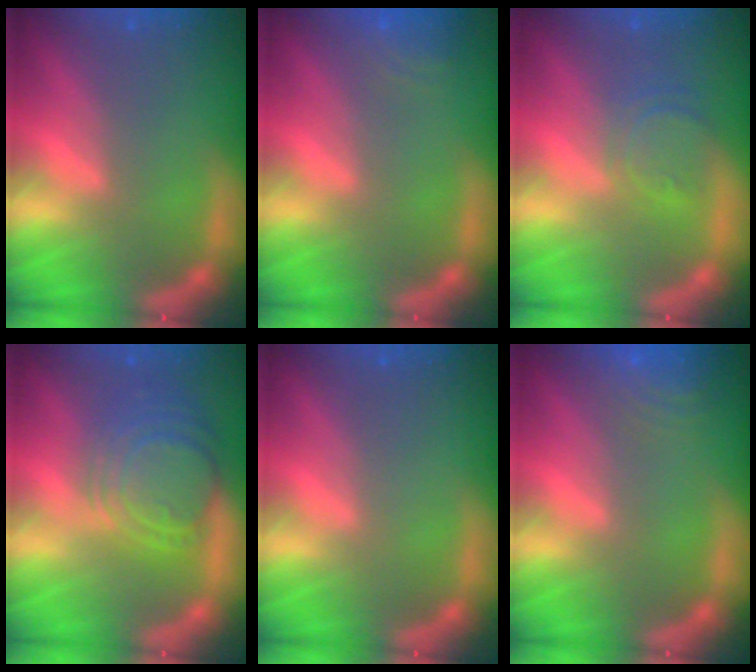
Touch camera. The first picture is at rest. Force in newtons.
{"total": 3.0}
{"total": 3.5}
{"total": 9.1}
{"total": 0.0}
{"total": 6.0}